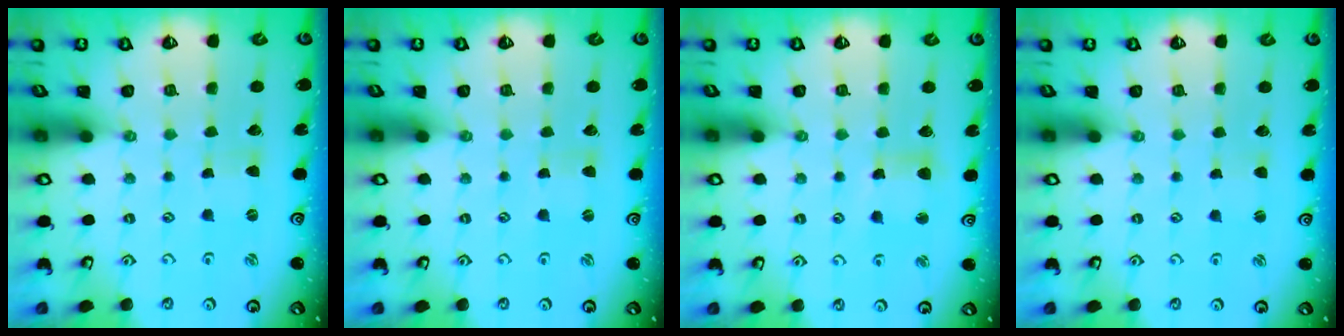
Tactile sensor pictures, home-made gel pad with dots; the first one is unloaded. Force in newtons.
{"total": 0.0}
{"total": 6.2, "press": 6.1, "slide": 0.9}
{"total": 1.8, "press": 1.8, "slide": 0.3}